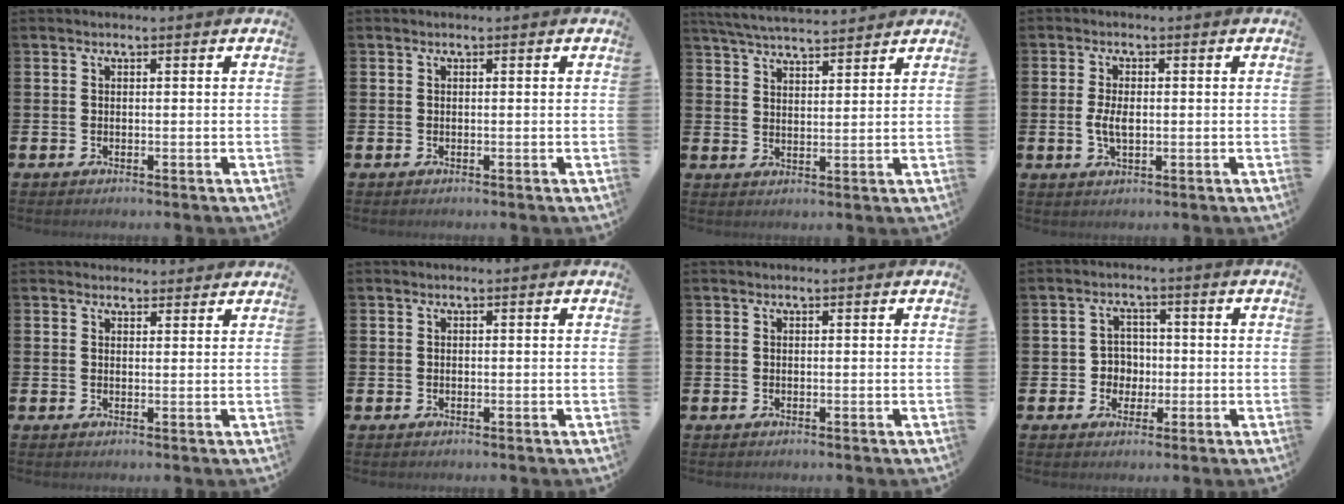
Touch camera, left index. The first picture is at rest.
{"total": 0.0}
{"total": 5.3, "force": [5.2, 0.5, 0.9], "torque": [-0.036, -0.022, 0.095]}
{"total": 3.3, "force": [-0.1, 1.7, 2.8], "torque": [-0.040, -0.001, -0.006]}
{"total": 2.1, "force": [2.0, 0.7, -0.1], "torque": [0.005, -0.006, 0.036]}
{"total": 0.0}
{"total": 0.0}
{"total": 3.4, "force": [-0.3, 3.3, 0.8], "torque": [-0.015, 0.003, -0.016]}